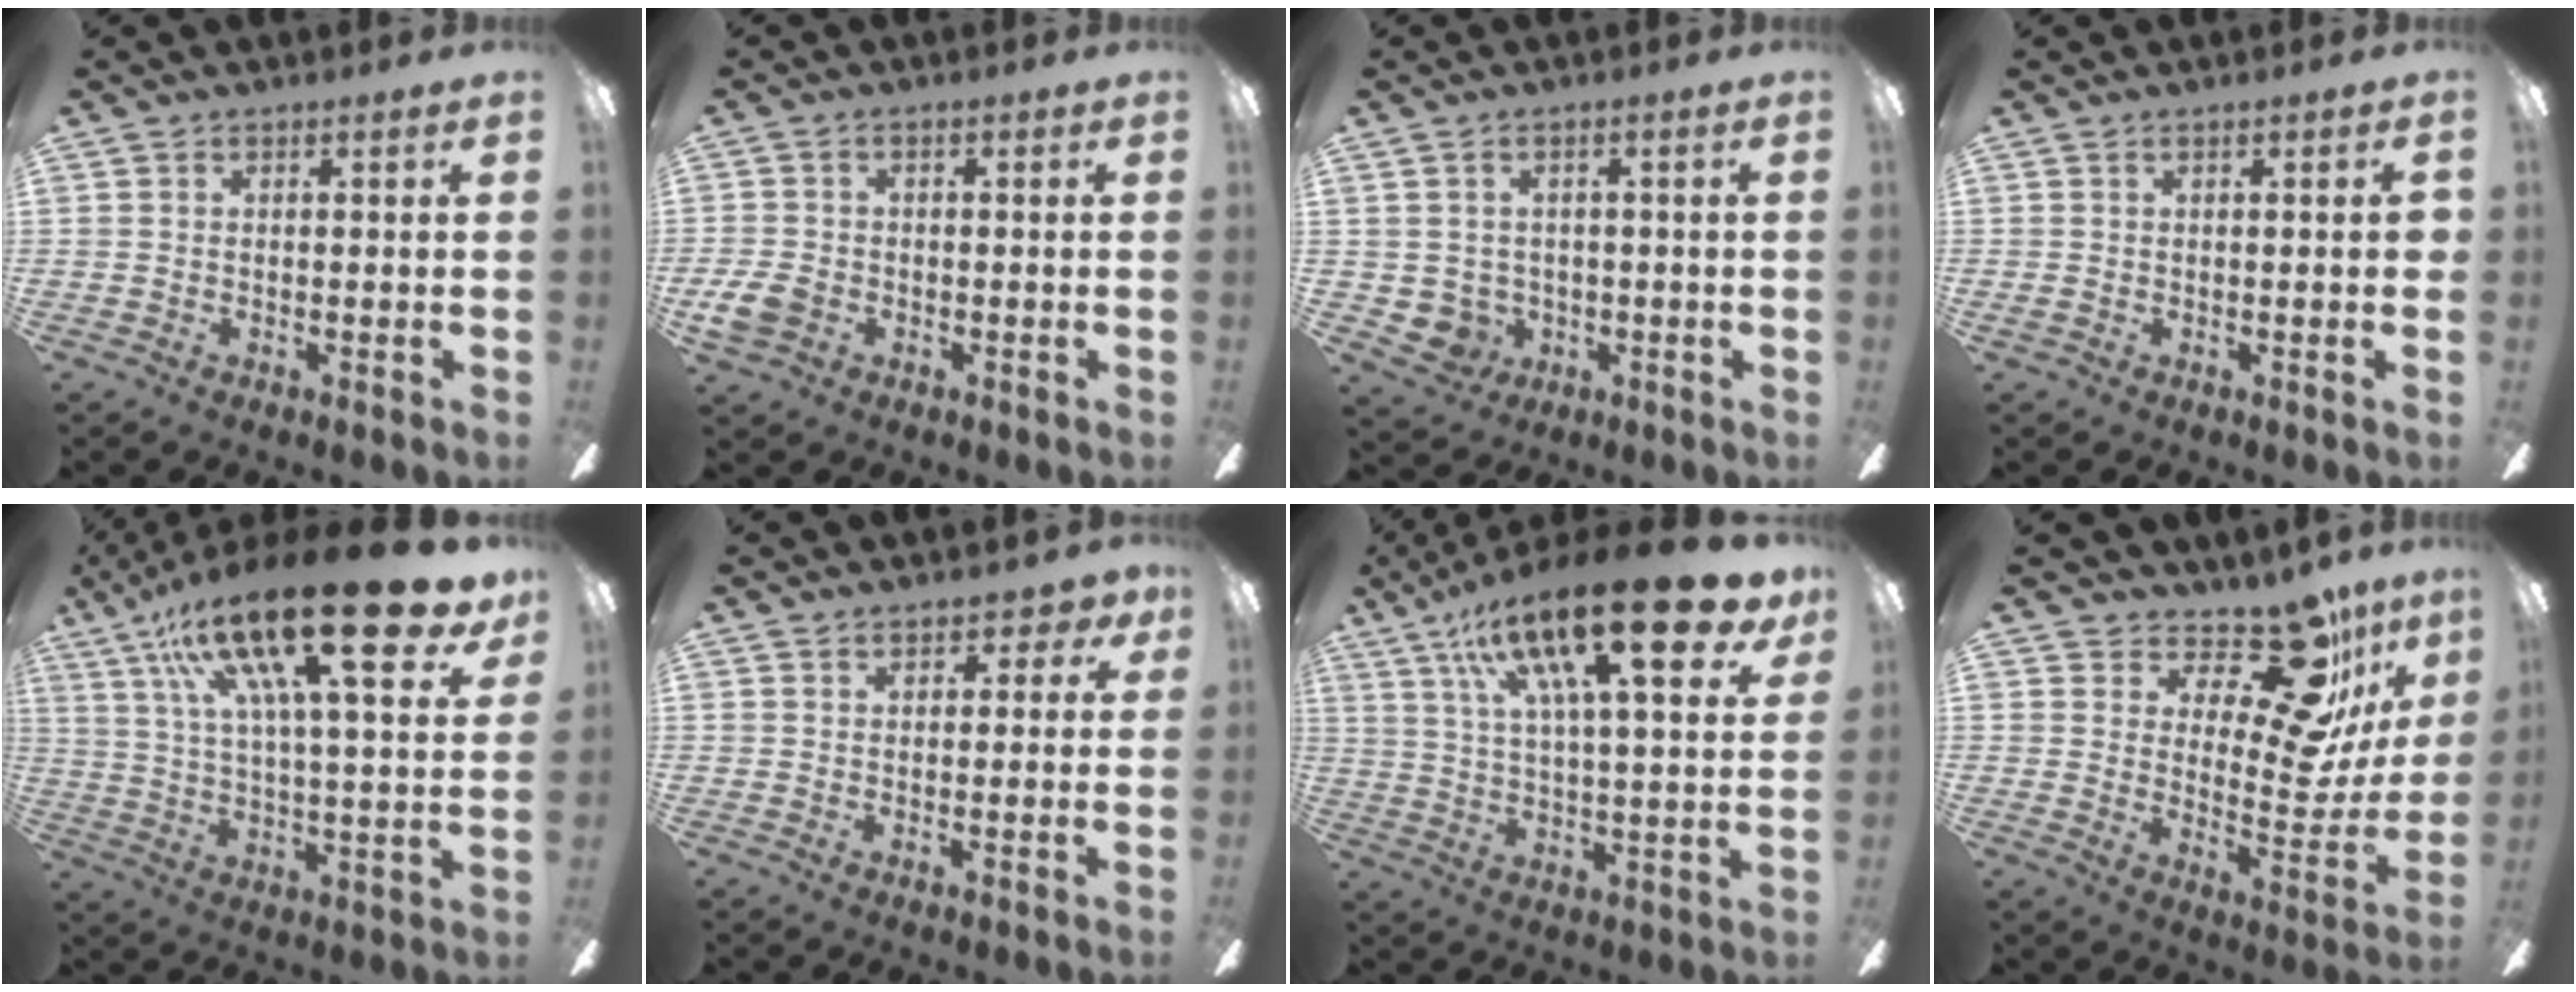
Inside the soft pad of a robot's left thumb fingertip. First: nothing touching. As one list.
[{"total": 5.7, "force": [-2.1, 4.0, 3.4], "torque": [-0.068, 0.008, -0.041]}, {"total": 4.0, "force": [0.2, 3.8, 1.2], "torque": [-0.047, 0.002, 0.003]}, {"total": 1.9, "force": [0.1, 0.6, 1.8], "torque": [-0.025, 0.002, -0.001]}, {"total": 28.9, "force": [16.4, 7.2, 22.7], "torque": [-0.380, -0.095, 0.255]}, {"total": 3.0, "force": [1.8, 1.6, 1.7], "torque": [-0.013, -0.004, 0.028]}, {"total": 23.9, "force": [13.1, 6.7, 18.8], "torque": [-0.300, -0.059, 0.200]}, {"total": 18.4, "force": [13.6, 6.7, 10.5], "torque": [-0.144, -0.116, 0.228]}]